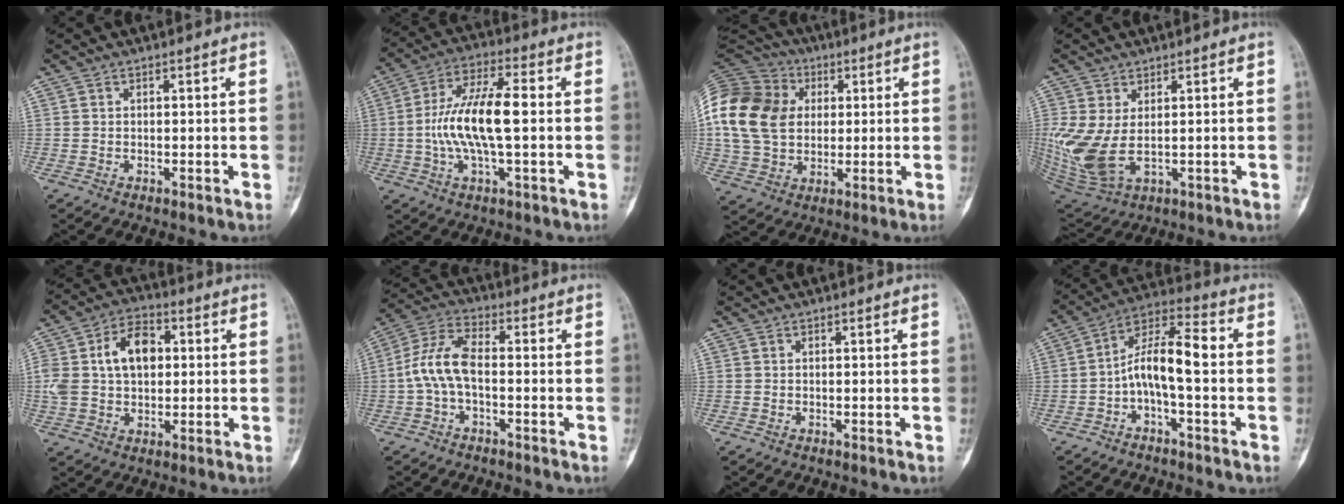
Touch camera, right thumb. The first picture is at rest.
{"total": 13.0, "force": [-0.5, 4.1, 12.3], "torque": [-0.253, 0.021, -0.013]}
{"total": 21.6, "force": [3.1, 16.5, 13.7], "torque": [-0.284, 0.018, 0.059]}
{"total": 10.5, "force": [0.4, 5.7, 8.7], "torque": [-0.207, -0.010, 0.029]}
{"total": 13.8, "force": [2.1, 8.9, 10.3], "torque": [-0.173, 0.020, 0.033]}
{"total": 8.2, "force": [-1.3, 3.9, 7.1], "torque": [-0.152, 0.031, -0.034]}
{"total": 0.0}
{"total": 9.8, "force": [-1.6, 3.2, 9.1], "torque": [-0.169, 0.051, -0.034]}